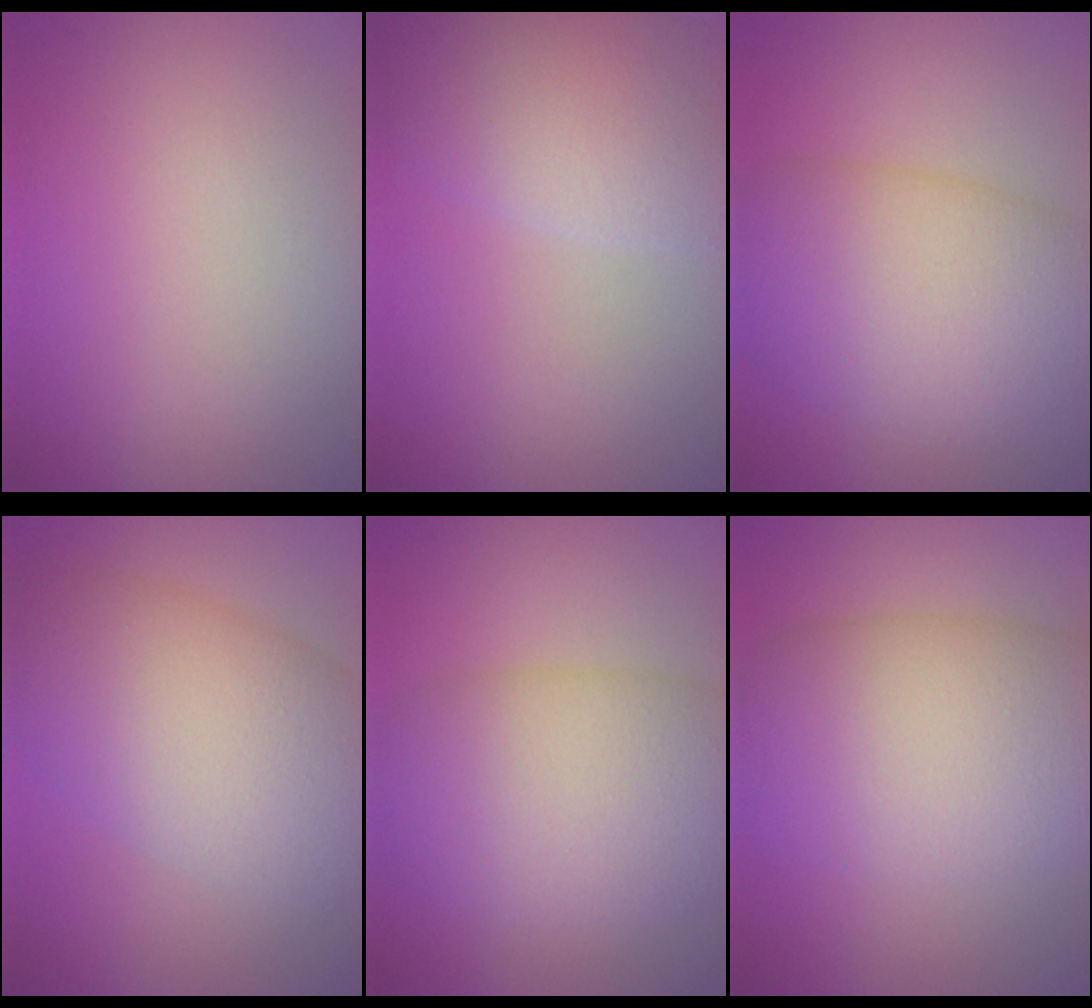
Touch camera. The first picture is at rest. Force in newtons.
{"total": 8.3, "press": 8.3, "slide": 0.5}
{"total": 10.8, "press": 10.8, "slide": 0.4}
{"total": 10.8, "press": 10.8, "slide": 0.1}
{"total": 10.2, "press": 10.2, "slide": 0.3}
{"total": 11.5, "press": 11.4, "slide": 0.5}